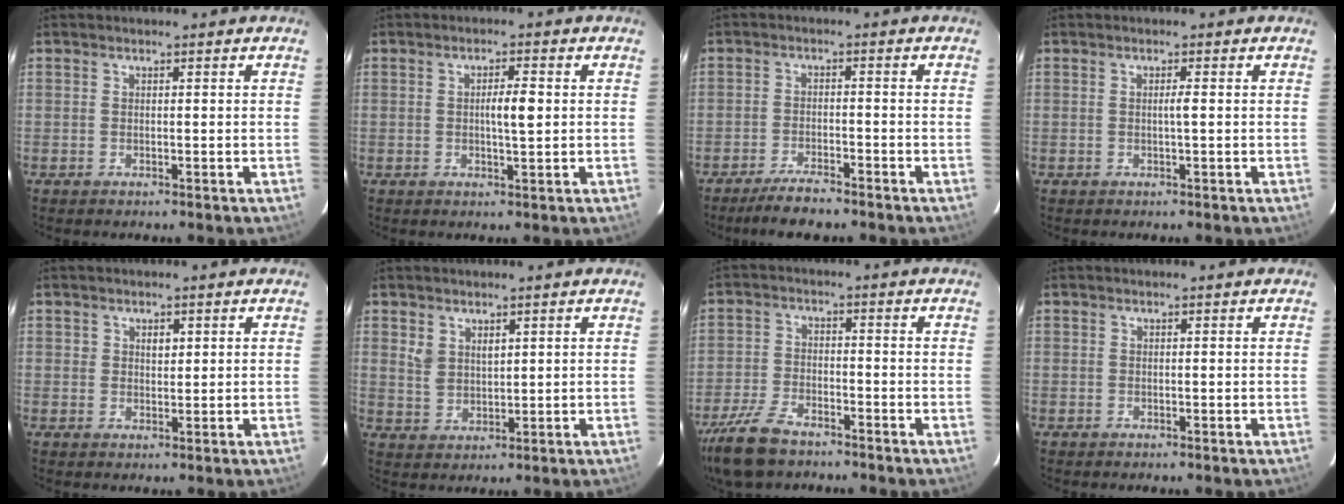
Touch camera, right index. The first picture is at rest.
{"total": 3.5, "force": [0.2, 0.4, 3.4], "torque": [-0.058, 0.001, 0.003]}
{"total": 5.3, "force": [-4.9, 0.9, 1.7], "torque": [-0.033, -0.013, -0.086]}
{"total": 1.0, "force": [0.0, -0.2, 1.0], "torque": [-0.018, 0.001, -0.002]}
{"total": 1.8, "force": [0.8, 1.2, 1.2], "torque": [-0.016, 0.000, 0.013]}
{"total": 3.5, "force": [1.9, 2.2, 2.1], "torque": [-0.046, 0.005, 0.047]}
{"total": 7.8, "force": [-6.0, 2.9, 4.0], "torque": [-0.093, -0.013, -0.112]}
{"total": 0.0}